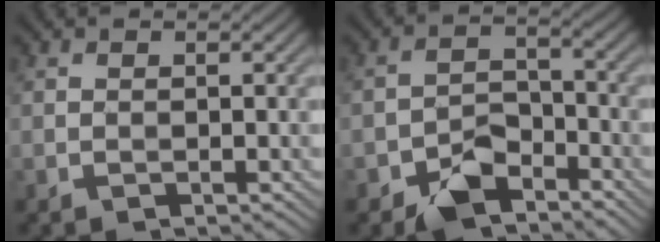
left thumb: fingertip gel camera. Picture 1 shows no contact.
{"total": 5.9, "force": [-4.2, 3.2, 2.7], "torque": [-0.044, 0.000, -0.088]}